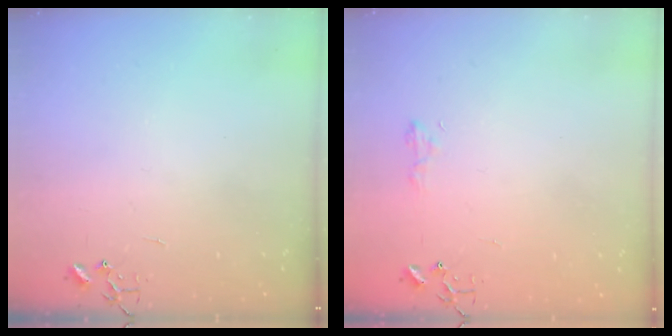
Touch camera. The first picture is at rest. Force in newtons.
{"total": 5.6, "press": 5.6, "slide": 0.6}